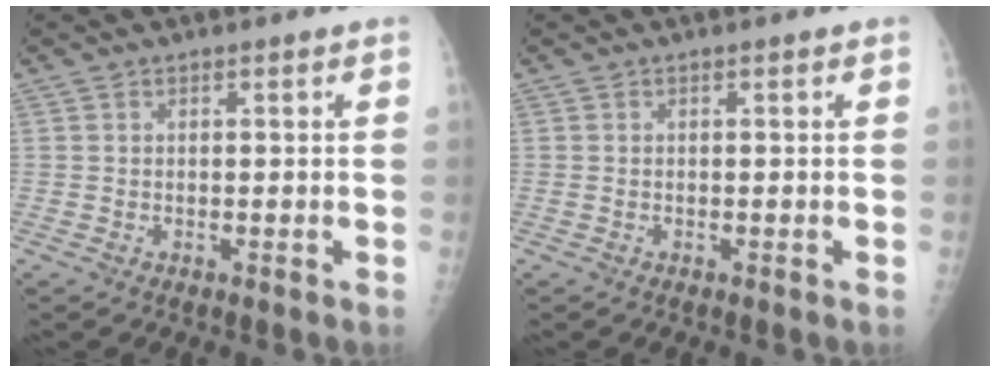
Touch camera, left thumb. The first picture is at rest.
{"total": 0.0}